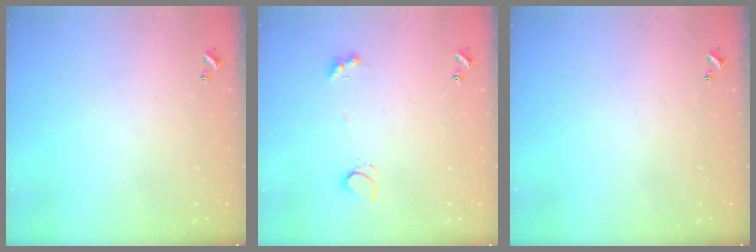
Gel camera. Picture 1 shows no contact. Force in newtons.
{"total": 3.6, "press": 3.5, "slide": 0.6}
{"total": 0.0}